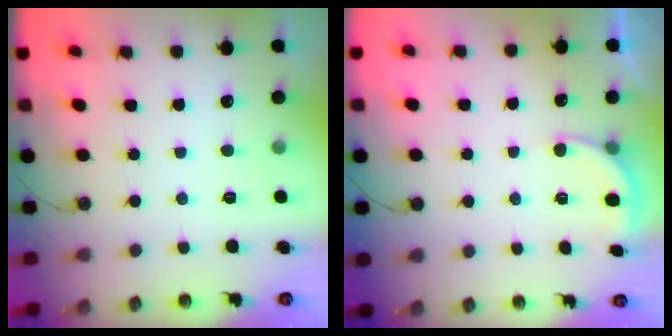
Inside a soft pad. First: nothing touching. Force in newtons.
{"total": 3.0, "press": 2.9, "slide": 0.7}